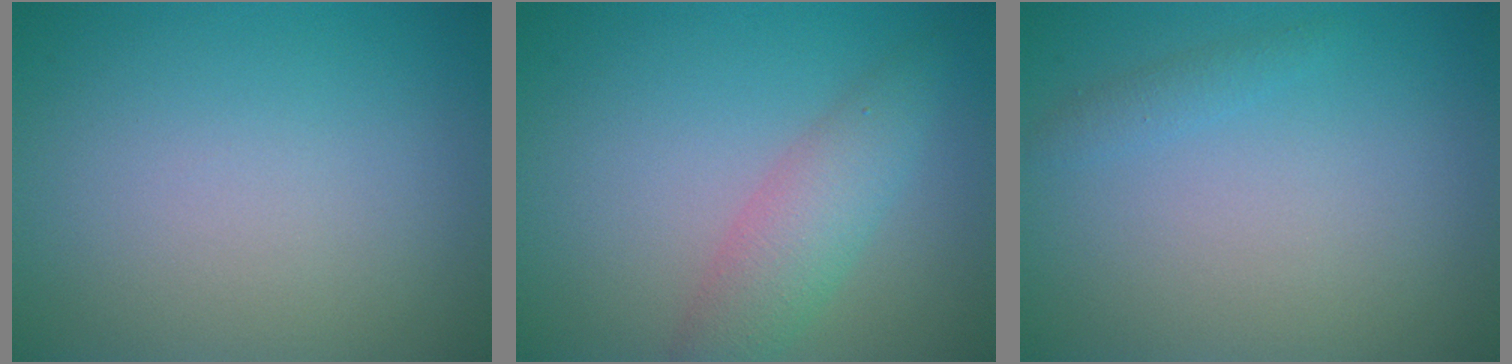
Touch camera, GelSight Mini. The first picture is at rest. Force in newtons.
{"total": 3.5, "press": 3.5, "slide": 0.1}
{"total": 0.9, "press": 0.9, "slide": 0.1}